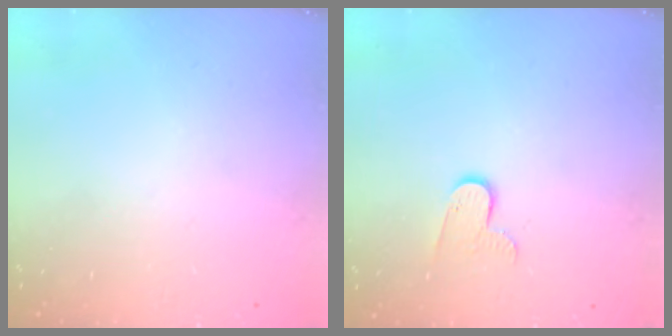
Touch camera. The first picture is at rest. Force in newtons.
{"total": 7.6, "press": 7.6, "slide": 0.7}